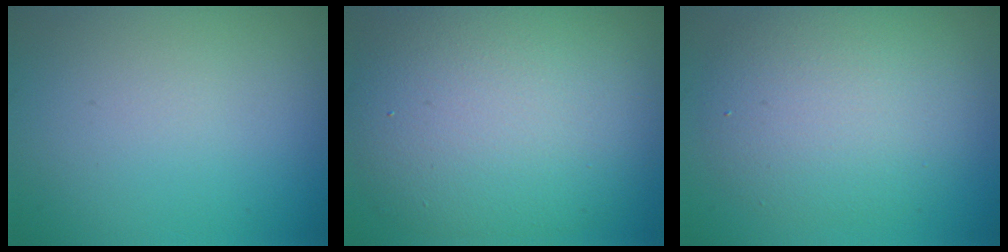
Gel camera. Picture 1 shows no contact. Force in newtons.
{"total": 11.3, "press": 11.3, "slide": 0.8}
{"total": 6.0, "press": 6.0, "slide": 0.5}